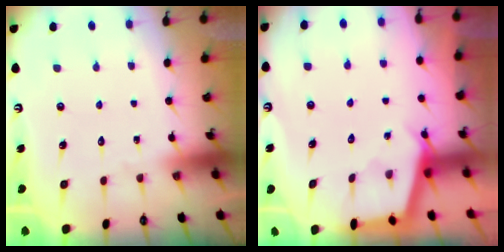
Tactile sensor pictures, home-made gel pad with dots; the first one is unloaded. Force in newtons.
{"total": 2.8, "press": 2.8, "slide": 0.3}